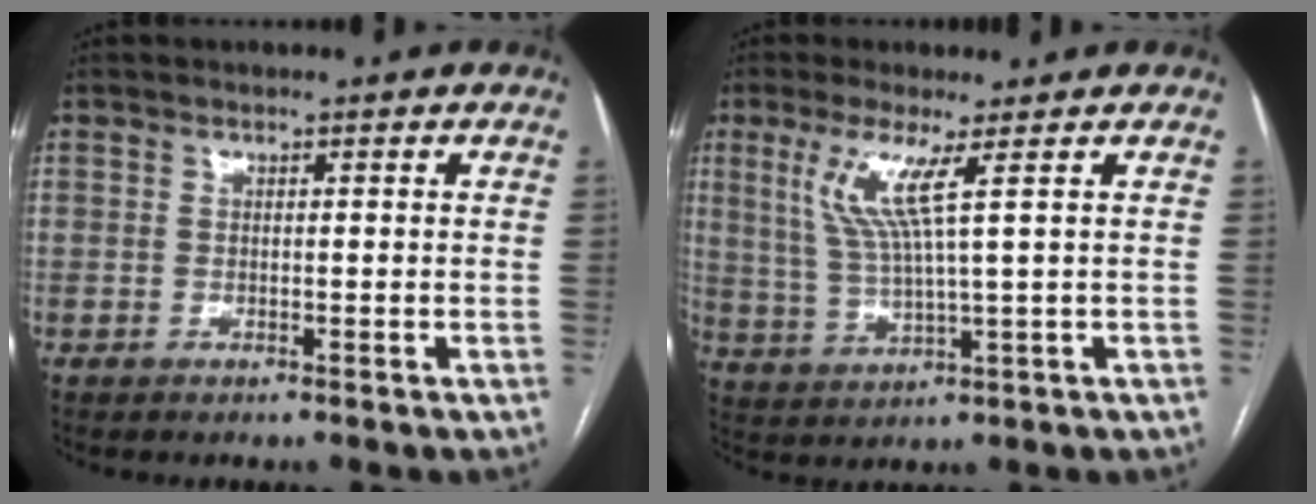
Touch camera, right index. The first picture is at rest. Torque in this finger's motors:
{"motor_torque": [0.85, 0.33, 0.62, 0.19]}